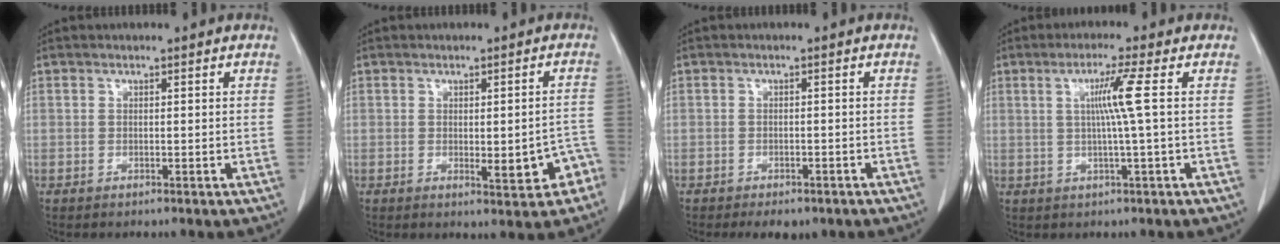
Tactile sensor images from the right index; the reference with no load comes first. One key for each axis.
{"total": 6.0, "fx": -2.2, "fy": 1.9, "fz": 5.2, "tx": -0.052, "ty": 0.009, "tz": -0.020}
{"total": 4.4, "fx": -3.3, "fy": 2.1, "fz": 2.0, "tx": -0.020, "ty": -0.004, "tz": -0.040}
{"total": 5.1, "fx": 0.7, "fy": -1.5, "fz": 4.8, "tx": -0.091, "ty": 0.000, "tz": 0.014}